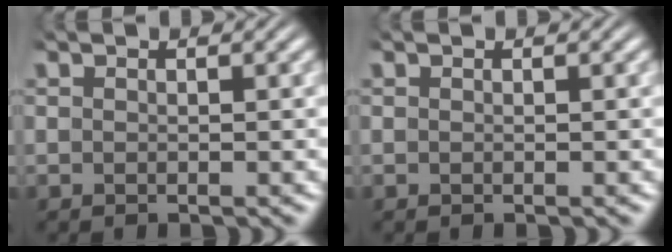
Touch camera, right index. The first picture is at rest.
{"total": 0.0}